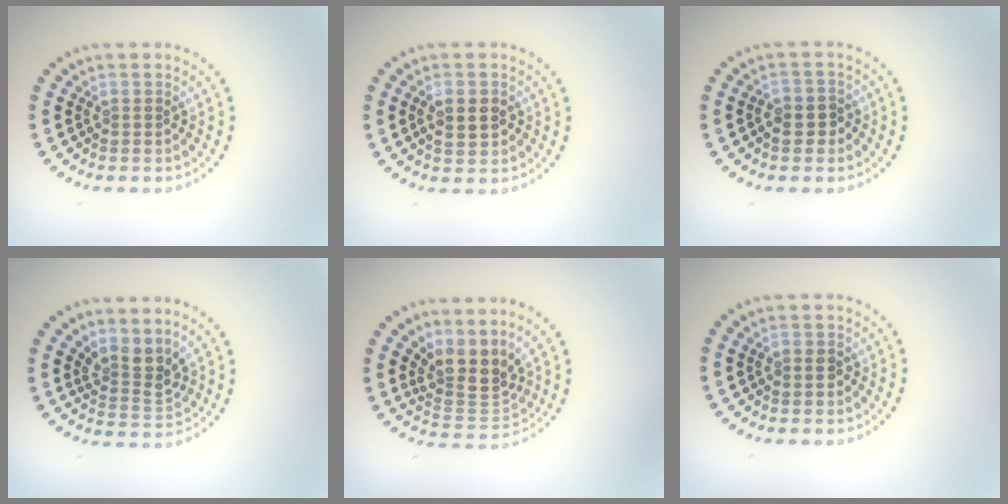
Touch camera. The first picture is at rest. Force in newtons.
{"total": 2.2, "press": 2.2, "slide": 0.1}
{"total": 2.3, "press": 2.2, "slide": 0.7}
{"total": 2.8, "press": 2.0, "slide": 1.9}
{"total": 3.9, "press": 2.9, "slide": 2.5}
{"total": 0.6, "press": 0.6, "slide": 0.2}